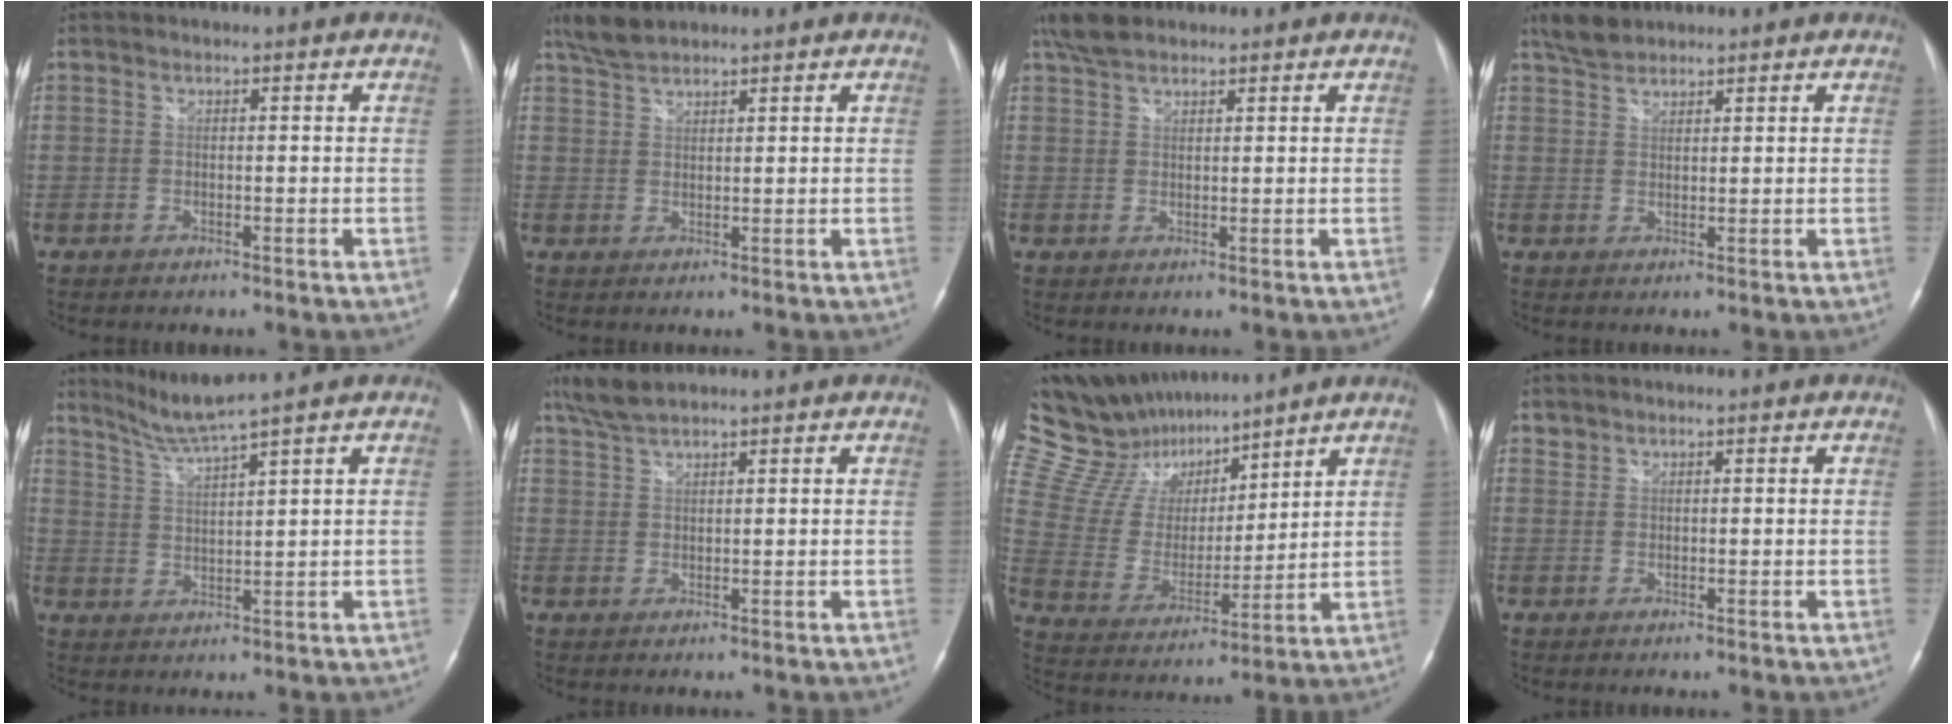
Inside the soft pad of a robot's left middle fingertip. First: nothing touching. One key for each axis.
{"total": 3.3, "fx": 3.1, "fy": 0.6, "fz": 0.9, "tx": -0.024, "ty": 0.010, "tz": 0.062}
{"total": 4.4, "fx": 3.6, "fy": 1.7, "fz": 1.9, "tx": -0.046, "ty": 0.018, "tz": 0.073}
{"total": 3.4, "fx": 3.1, "fy": 1.2, "fz": 0.8, "tx": -0.022, "ty": 0.011, "tz": 0.060}
{"total": 5.2, "fx": 4.4, "fy": -2.2, "fz": 1.5, "tx": -0.038, "ty": -0.015, "tz": 0.095}
{"total": 3.8, "fx": 3.3, "fy": 0.3, "fz": 1.8, "tx": -0.047, "ty": 0.012, "tz": 0.072}
{"total": 15.6, "fx": 13.5, "fy": 5.4, "fz": 5.8, "tx": -0.121, "ty": 0.022, "tz": 0.257}
{"total": 0.9, "fx": 0.8, "fy": 0.4, "fz": -0.1, "tx": 0.005, "ty": 0.005, "tz": 0.014}